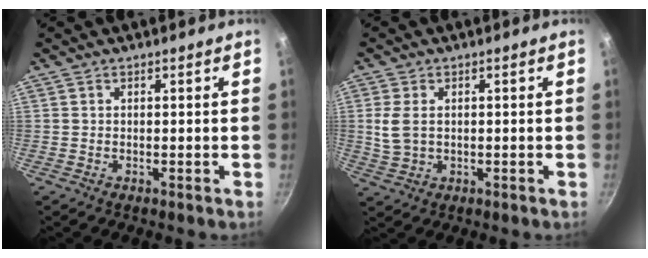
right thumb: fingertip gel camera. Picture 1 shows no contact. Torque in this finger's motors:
{"motor_torque": [-0.05, 0.22, 0.03, -0.06, 0.21]}